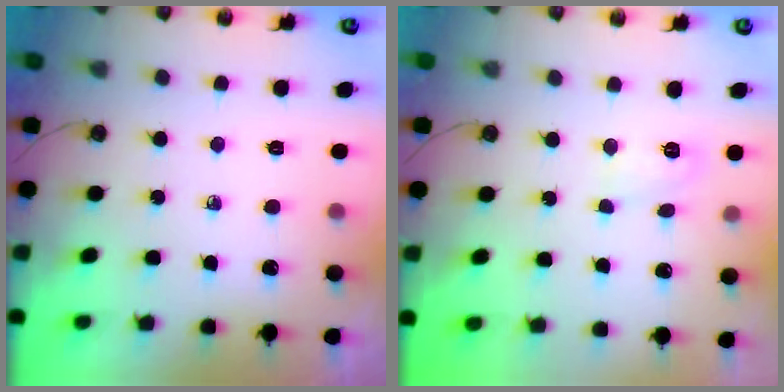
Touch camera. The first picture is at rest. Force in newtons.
{"total": 4.4, "press": 4.3, "slide": 0.7}